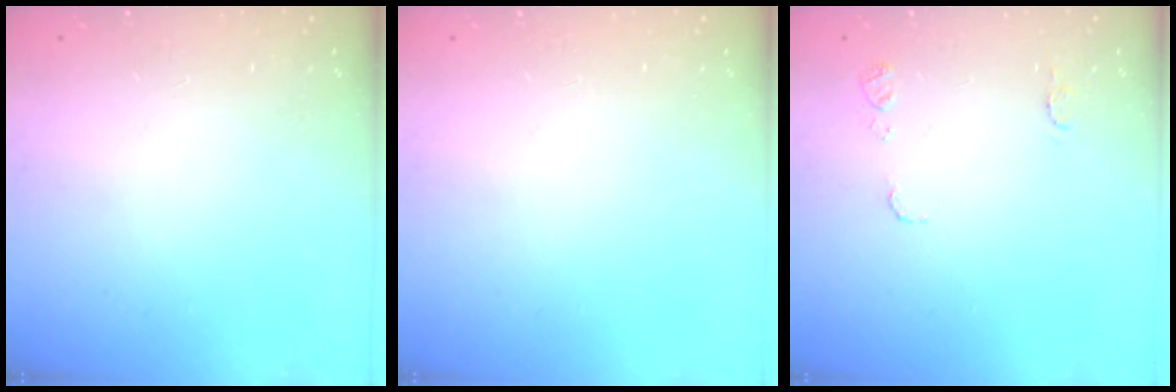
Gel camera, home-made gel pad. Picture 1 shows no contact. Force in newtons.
{"total": 0.0}
{"total": 7.1, "press": 7.0, "slide": 0.7}